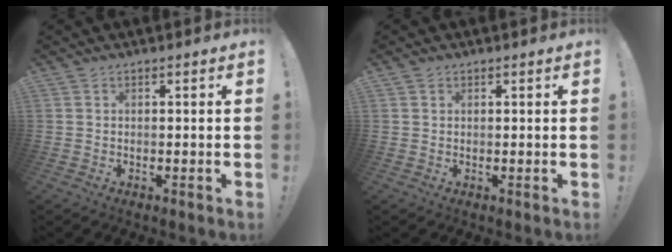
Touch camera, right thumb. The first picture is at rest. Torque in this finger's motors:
{"motor_torque": [0.00, -0.16, -0.33, 0.27, 0.08]}